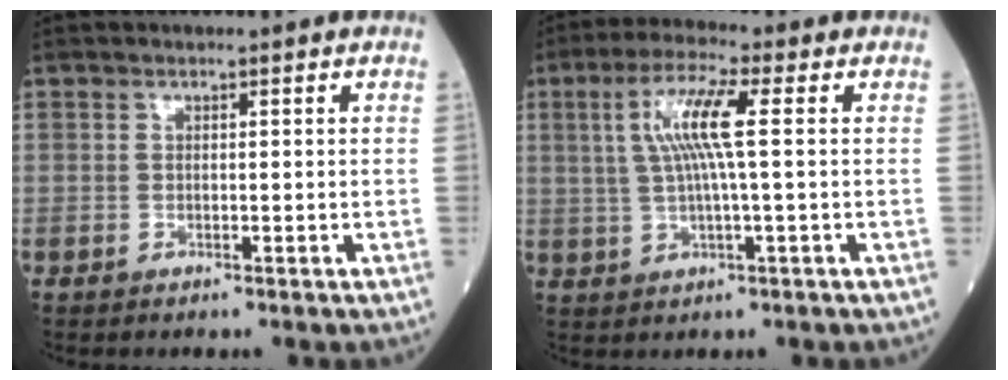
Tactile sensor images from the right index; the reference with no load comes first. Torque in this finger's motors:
{"motor_torque": [0.57, -0.22, 0.33, 0.19]}